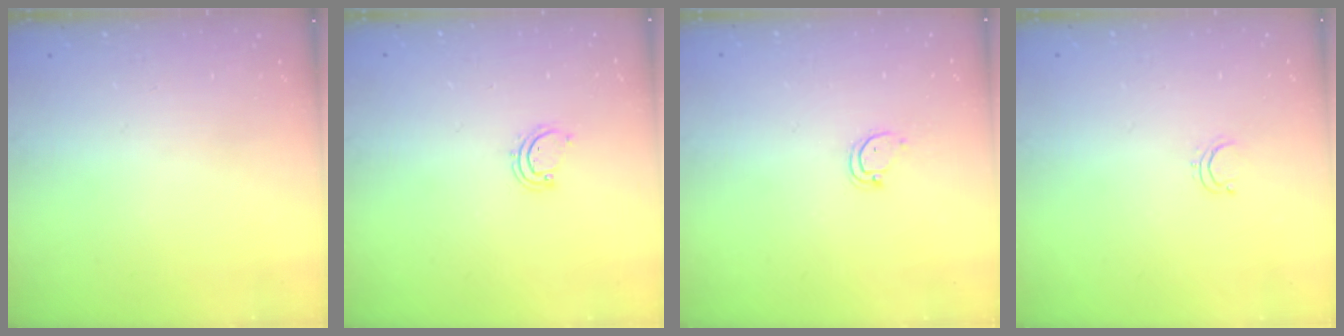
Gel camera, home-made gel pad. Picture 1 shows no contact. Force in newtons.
{"total": 2.9, "press": 2.9, "slide": 0.3}
{"total": 3.5, "press": 3.5, "slide": 0.4}
{"total": 2.8, "press": 2.8, "slide": 0.2}